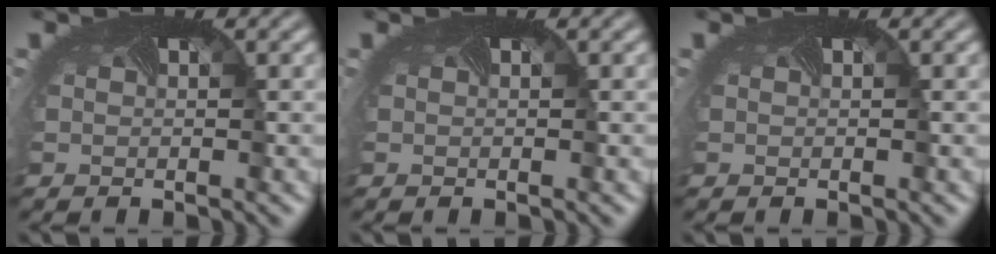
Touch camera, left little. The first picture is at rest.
{"total": 0.0}
{"total": 0.0}